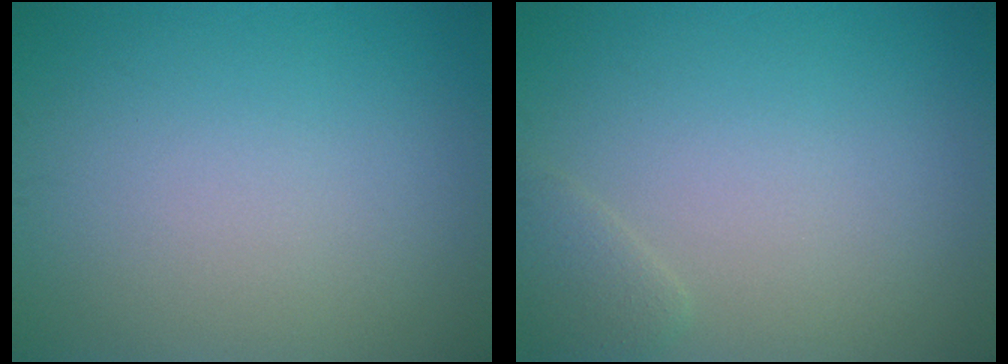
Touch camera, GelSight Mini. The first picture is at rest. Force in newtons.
{"total": 1.3, "press": 1.3, "slide": 0.2}